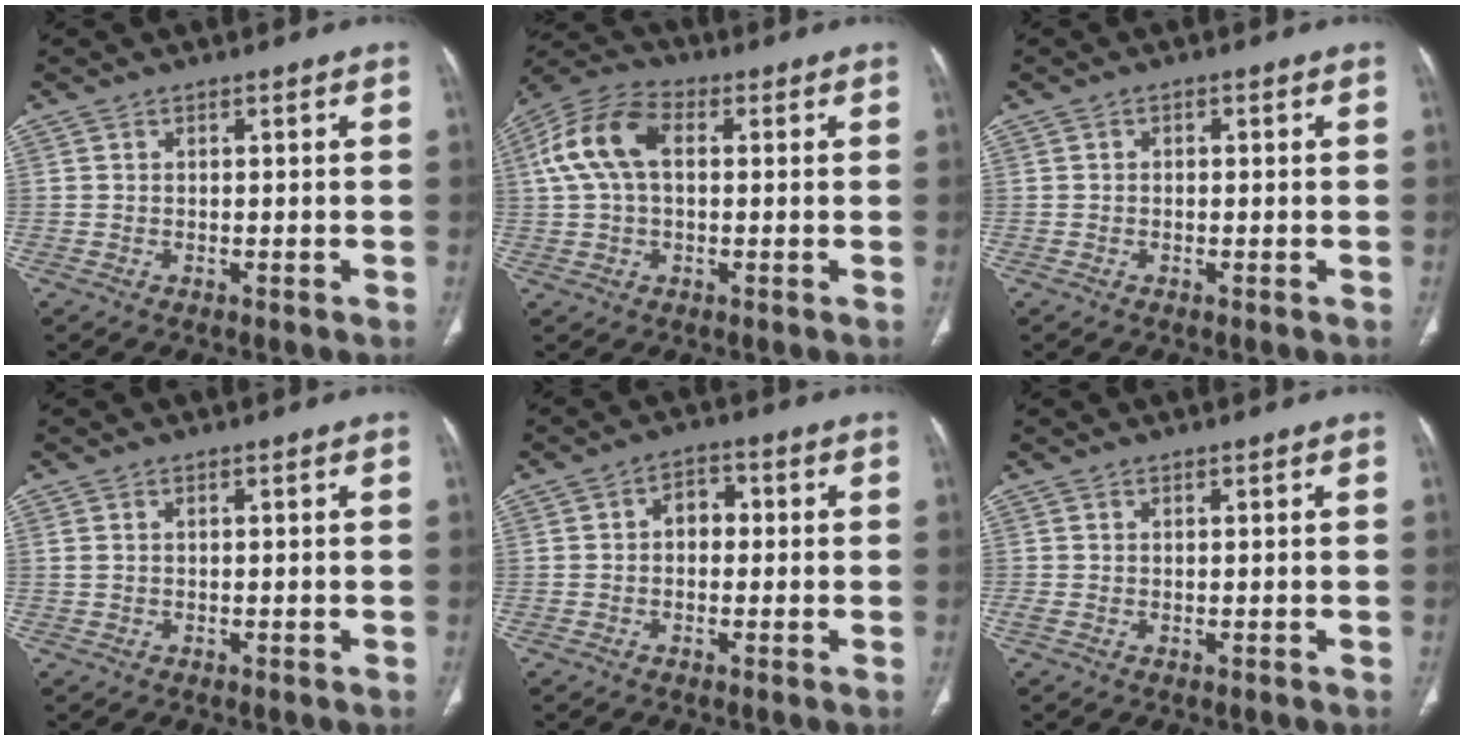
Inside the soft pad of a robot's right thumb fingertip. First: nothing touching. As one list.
[{"total": 11.6, "force": [2.0, 7.0, 9.0], "torque": [-0.190, 0.032, 0.031]}, {"total": 0.8, "force": [0.0, 0.6, 0.5], "torque": [-0.005, 0.002, -0.001]}, {"total": 0.8, "force": [0.3, 0.4, 0.5], "torque": [-0.014, 0.011, 0.012]}, {"total": 4.2, "force": [0.1, 3.1, 2.9], "torque": [-0.026, 0.016, -0.006]}, {"total": 0.6, "force": [0.2, 0.2, 0.5], "torque": [-0.018, 0.008, 0.006]}]